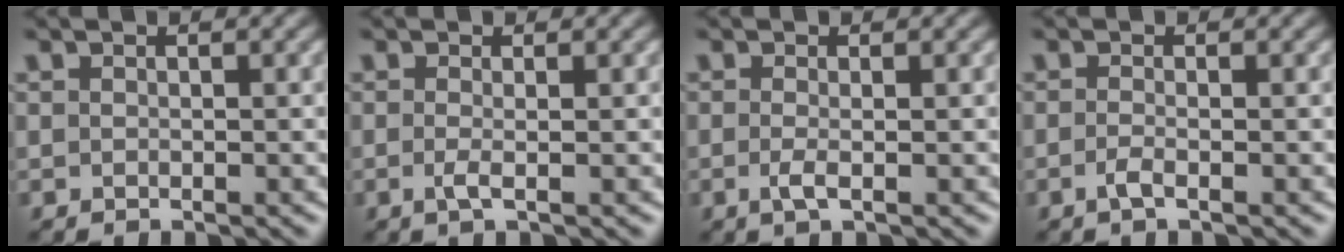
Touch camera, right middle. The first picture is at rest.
{"total": 1.3, "force": [-0.3, 0.2, 1.3], "torque": [-0.029, -0.003, -0.007]}
{"total": 1.4, "force": [-0.4, 0.2, 1.3], "torque": [-0.032, -0.003, -0.009]}
{"total": 1.2, "force": [-0.6, 0.2, 1.1], "torque": [-0.024, 0.000, -0.015]}